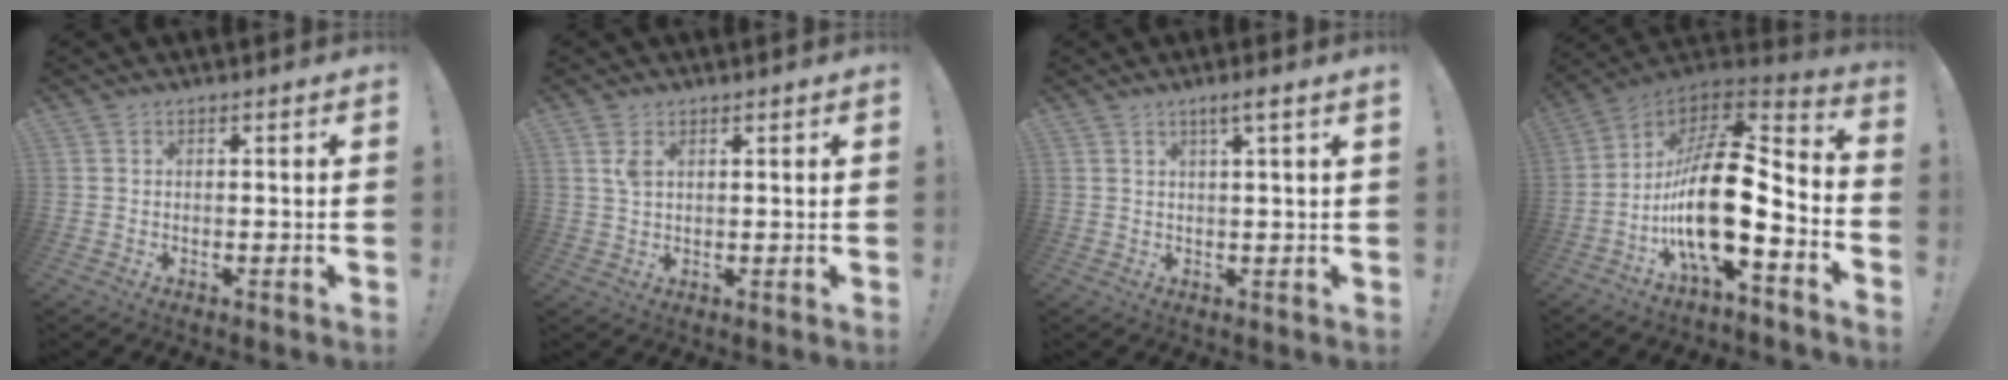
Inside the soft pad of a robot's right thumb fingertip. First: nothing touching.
{"total": 2.9, "force": [1.4, 1.5, 2.0], "torque": [-0.032, -0.003, 0.022]}
{"total": 3.2, "force": [1.6, -0.6, 2.7], "torque": [-0.053, 0.000, 0.023]}
{"total": 19.9, "force": [-4.0, 7.3, 18.1], "torque": [-0.337, 0.009, -0.070]}